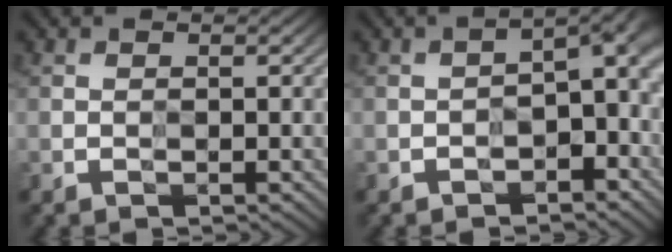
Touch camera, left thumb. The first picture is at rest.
{"total": 6.6, "force": [-2.7, 3.4, 5.0], "torque": [-0.065, -0.005, -0.045]}